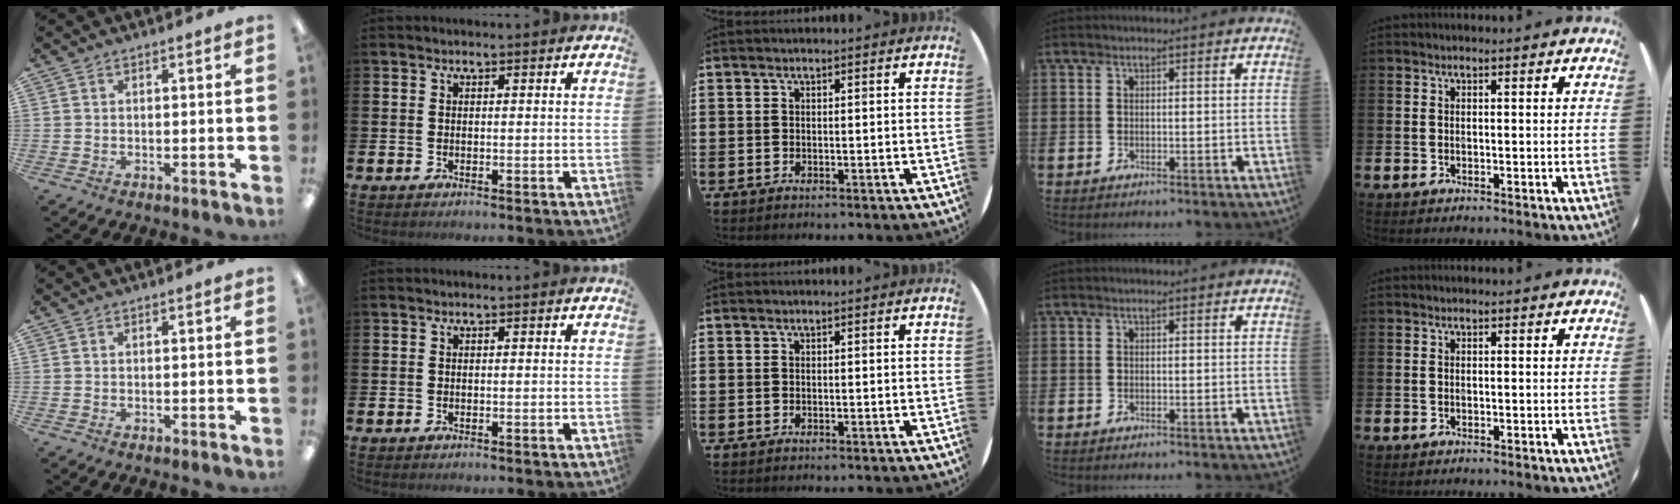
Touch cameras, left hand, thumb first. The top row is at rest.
{}